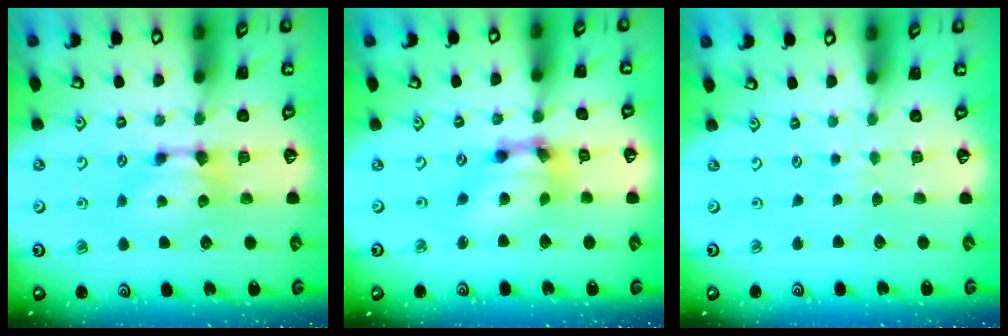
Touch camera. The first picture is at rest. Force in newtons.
{"total": 8.4, "press": 7.8, "slide": 2.9}
{"total": 3.6, "press": 3.6, "slide": 0.3}